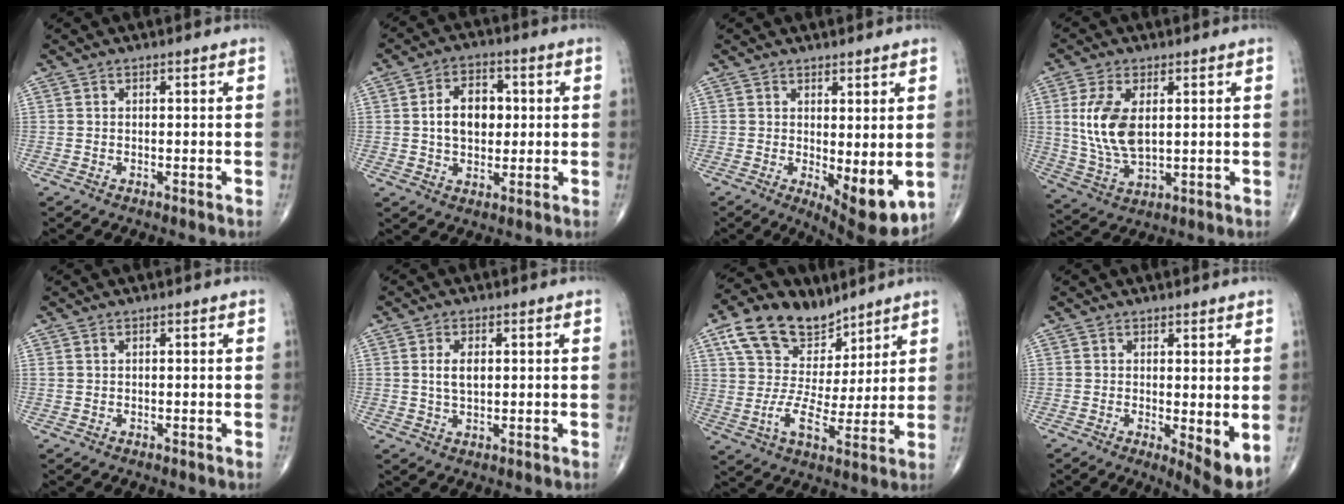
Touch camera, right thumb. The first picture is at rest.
{"total": 9.2, "force": [0.9, 6.3, 6.7], "torque": [-0.087, 0.009, 0.015]}
{"total": 8.8, "force": [-0.6, 3.2, 8.2], "torque": [-0.105, -0.023, 0.004]}
{"total": 11.1, "force": [2.0, 5.8, 9.3], "torque": [-0.189, -0.013, 0.048]}
{"total": 0.6, "force": [0.4, 0.3, 0.3], "torque": [-0.004, 0.004, 0.009]}
{"total": 4.2, "force": [0.8, 2.2, 3.4], "torque": [-0.062, -0.004, 0.019]}
{"total": 15.3, "force": [9.8, 9.2, 7.3], "torque": [-0.100, -0.027, 0.177]}
{"total": 5.7, "force": [0.1, 1.7, 5.4], "torque": [-0.073, -0.017, 0.005]}